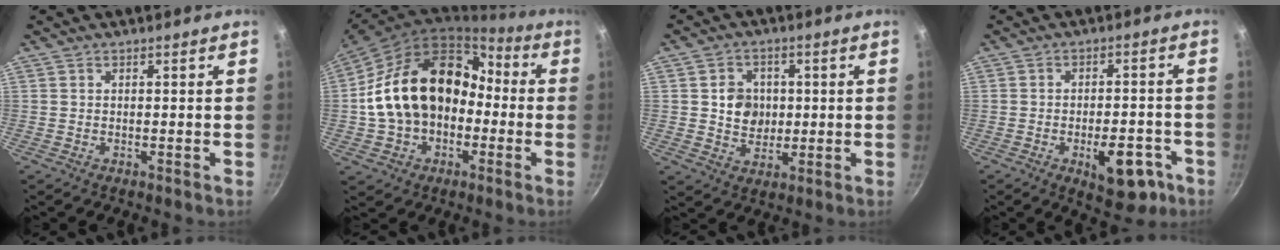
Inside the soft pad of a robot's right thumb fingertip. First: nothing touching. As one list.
[{"total": 21.1, "force": [-1.3, 15.8, 14.0], "torque": [-0.225, 0.075, -0.016]}, {"total": 7.0, "force": [0.7, 6.1, 3.4], "torque": [-0.024, -0.002, 0.012]}, {"total": 10.6, "force": [-4.3, 5.2, 8.1], "torque": [-0.076, 0.021, -0.046]}]